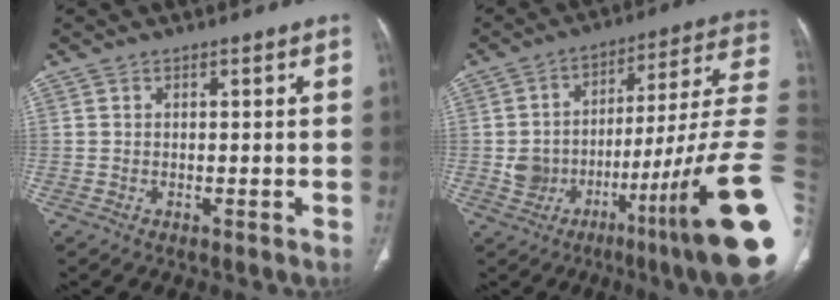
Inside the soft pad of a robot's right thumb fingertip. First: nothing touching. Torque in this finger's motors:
{"motor_torque": [3.63, 1.38, 1.29, -1.48, 0.65]}